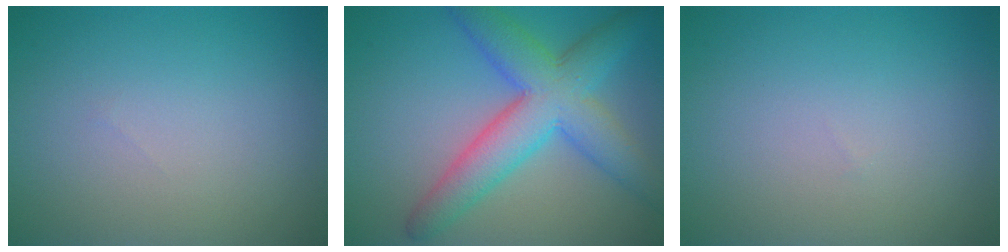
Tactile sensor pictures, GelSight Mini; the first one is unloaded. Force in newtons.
{"total": 7.7, "press": 7.7, "slide": 0.1}
{"total": 0.0}